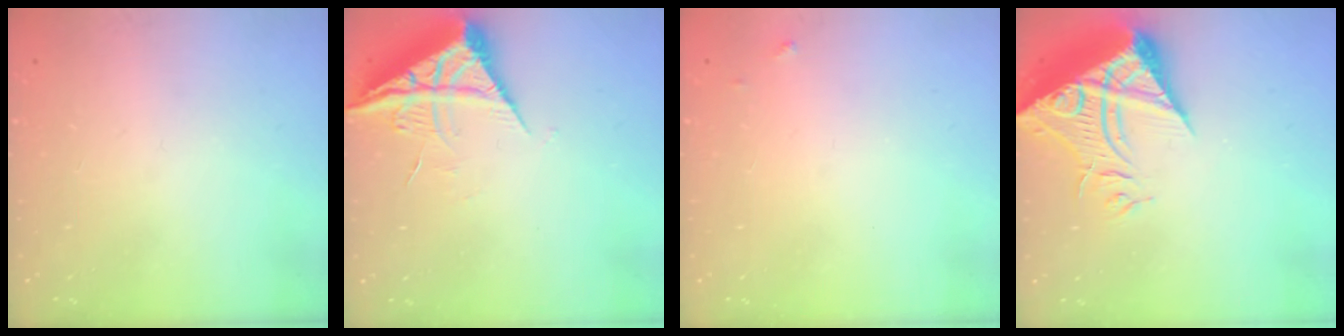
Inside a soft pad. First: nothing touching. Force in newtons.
{"total": 7.6, "press": 7.6, "slide": 0.5}
{"total": 3.5, "press": 3.5, "slide": 0.2}
{"total": 19.4, "press": 19.3, "slide": 2.1}